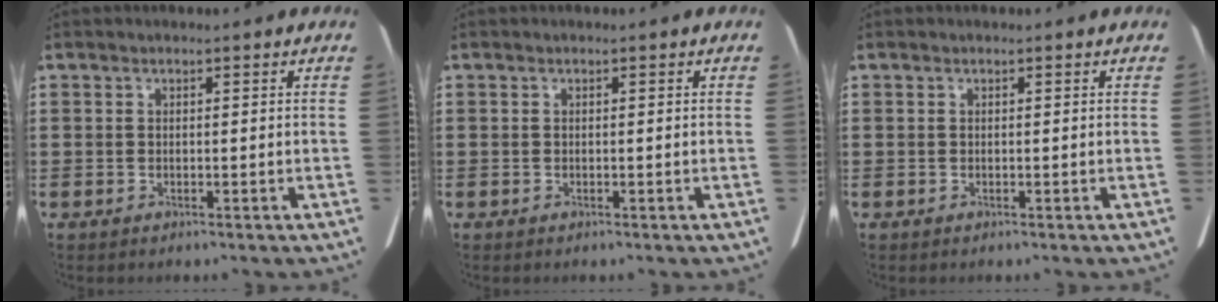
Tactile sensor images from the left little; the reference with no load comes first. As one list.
[{"total": 0.0}, {"total": 0.0}]